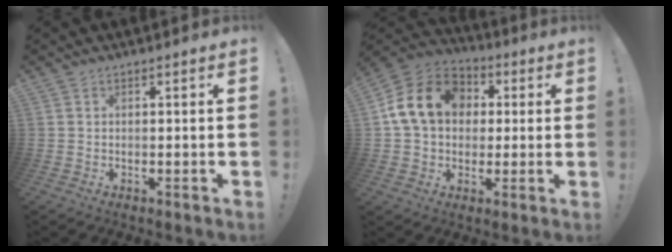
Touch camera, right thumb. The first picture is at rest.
{"total": 16.8, "force": [3.7, 13.1, 9.8], "torque": [-0.171, 0.013, 0.073]}